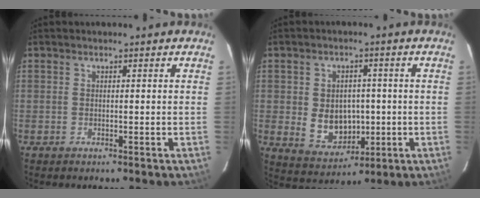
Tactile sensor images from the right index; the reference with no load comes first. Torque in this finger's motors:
{"motor_torque": [0.51, -0.30, 0.36, 0.04]}